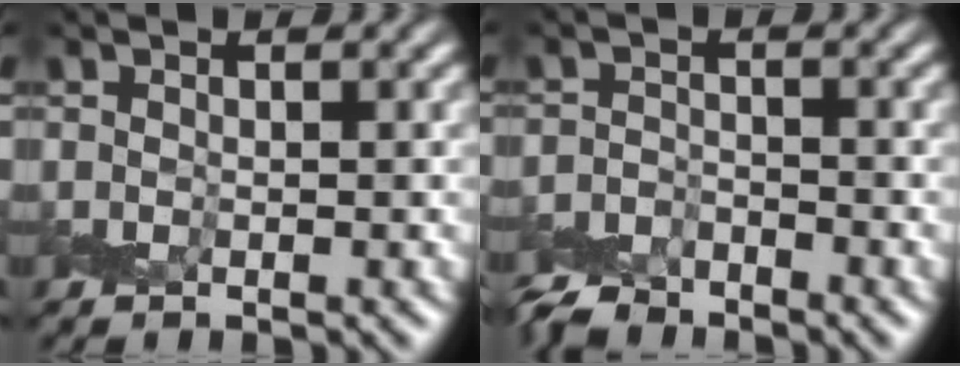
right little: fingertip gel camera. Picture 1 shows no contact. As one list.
[{"total": 3.0, "force": [-2.9, 0.5, 0.0], "torque": [0.000, -0.002, -0.065]}]